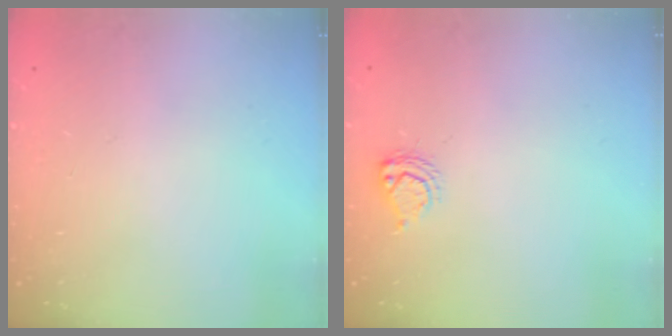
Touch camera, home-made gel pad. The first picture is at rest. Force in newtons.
{"total": 5.0, "press": 4.9, "slide": 0.6}